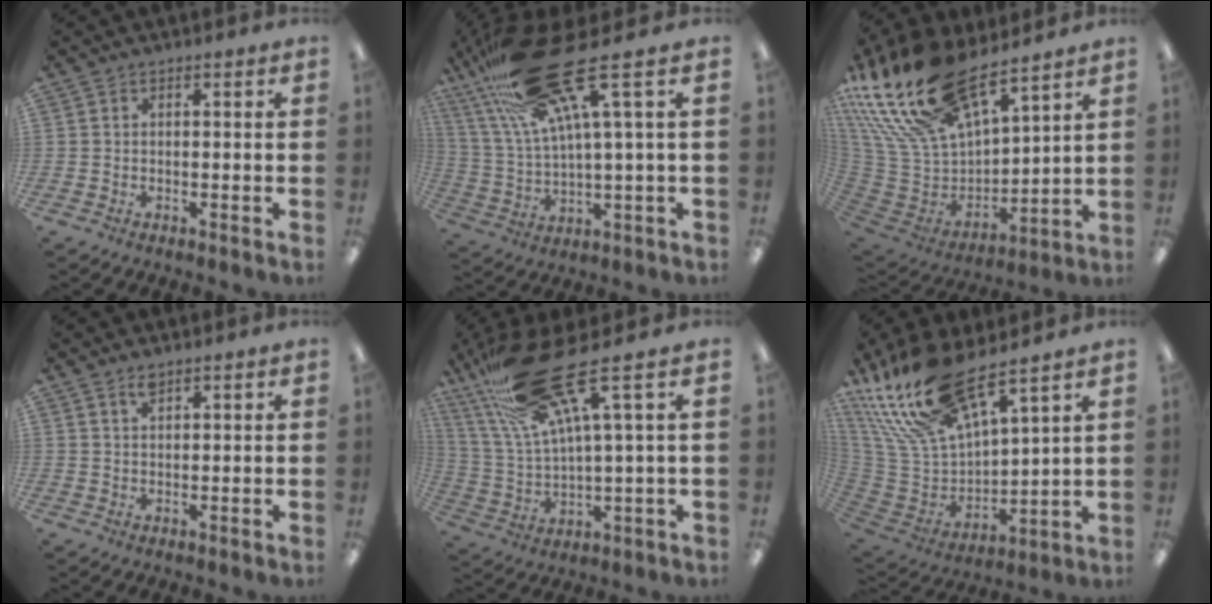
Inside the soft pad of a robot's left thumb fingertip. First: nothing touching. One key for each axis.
{"total": 23.0, "fx": 13.1, "fy": 5.9, "fz": 18.0, "tx": -0.363, "ty": -0.055, "tz": 0.213}
{"total": 25.0, "fx": 18.4, "fy": 10.4, "fz": 13.3, "tx": -0.283, "ty": -0.111, "tz": 0.332}
{"total": 2.0, "fx": 1.6, "fy": 0.6, "fz": 1.0, "tx": -0.024, "ty": 0.000, "tz": 0.030}
{"total": 21.5, "fx": 12.9, "fy": 5.3, "fz": 16.4, "tx": -0.350, "ty": -0.056, "tz": 0.213}
{"total": 22.4, "fx": 17.3, "fy": 6.8, "fz": 12.5, "tx": -0.270, "ty": -0.098, "tz": 0.308}